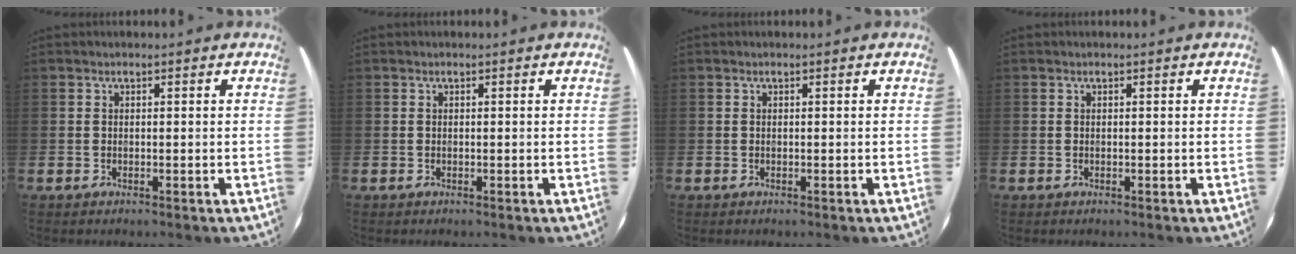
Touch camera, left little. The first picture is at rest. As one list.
[{"total": 0.0}, {"total": 0.0}, {"total": 0.0}]